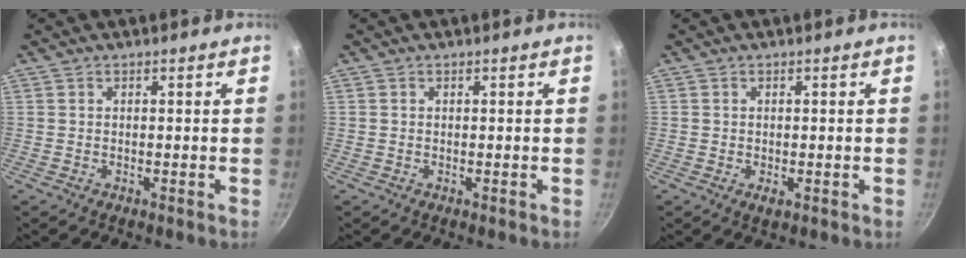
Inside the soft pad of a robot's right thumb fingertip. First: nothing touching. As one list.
[{"total": 0.0}, {"total": 1.6, "force": [-0.3, 1.1, 1.2], "torque": [-0.018, -0.004, -0.004]}]